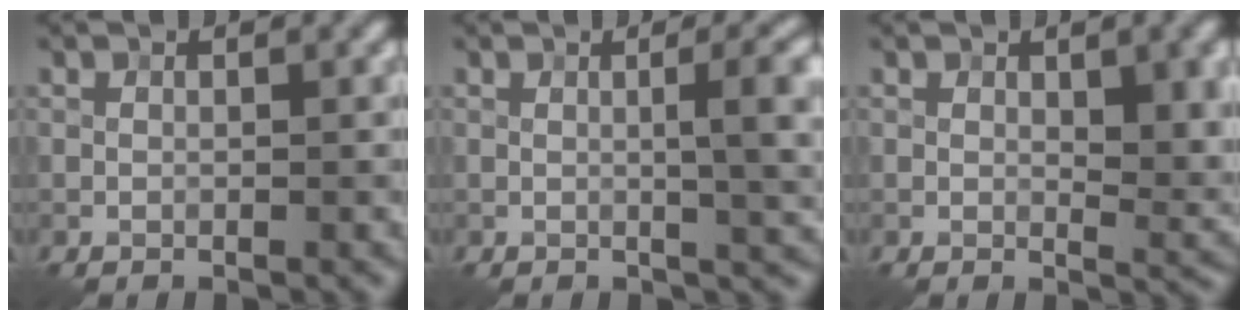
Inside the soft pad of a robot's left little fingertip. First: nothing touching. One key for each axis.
{"total": 5.4, "fx": 0.3, "fy": 1.4, "fz": 5.3, "tx": -0.062, "ty": 0.014, "tz": 0.001}
{"total": 5.1, "fx": 0.9, "fy": 1.9, "fz": 4.6, "tx": -0.058, "ty": -0.002, "tz": 0.017}